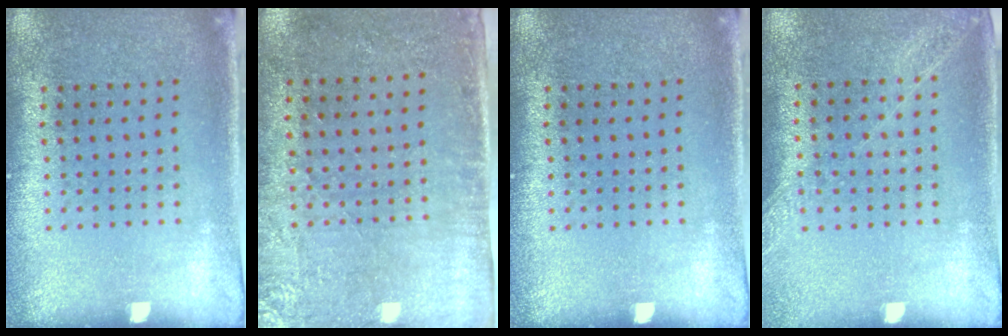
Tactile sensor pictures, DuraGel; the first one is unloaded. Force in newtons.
{"total": 2.8, "press": 2.3, "slide": 1.6}
{"total": 0.0}
{"total": 1.2, "press": 1.2, "slide": 0.2}